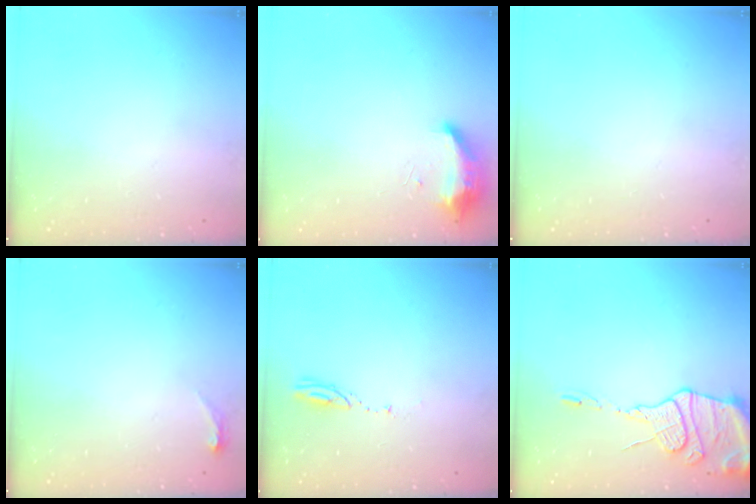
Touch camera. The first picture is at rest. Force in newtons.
{"total": 14.4, "press": 9.5, "slide": 10.8}
{"total": 0.0}
{"total": 3.8, "press": 3.5, "slide": 1.6}
{"total": 3.1, "press": 3.0, "slide": 0.3}
{"total": 14.4, "press": 14.4, "slide": 1.4}